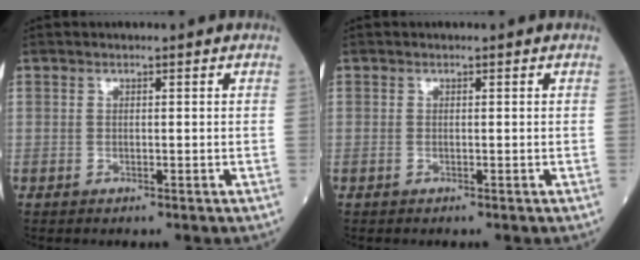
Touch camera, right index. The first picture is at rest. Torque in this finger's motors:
{"motor_torque": [-0.13, -0.14, -0.01, -0.01]}